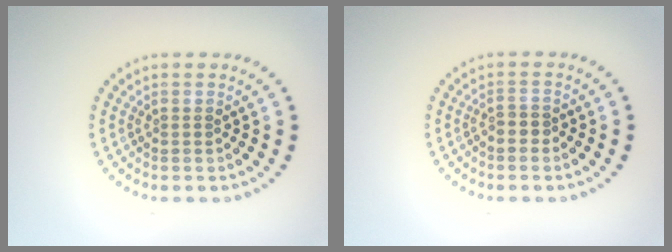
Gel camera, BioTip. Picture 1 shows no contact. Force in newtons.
{"total": 1.2, "press": 1.1, "slide": 0.5}